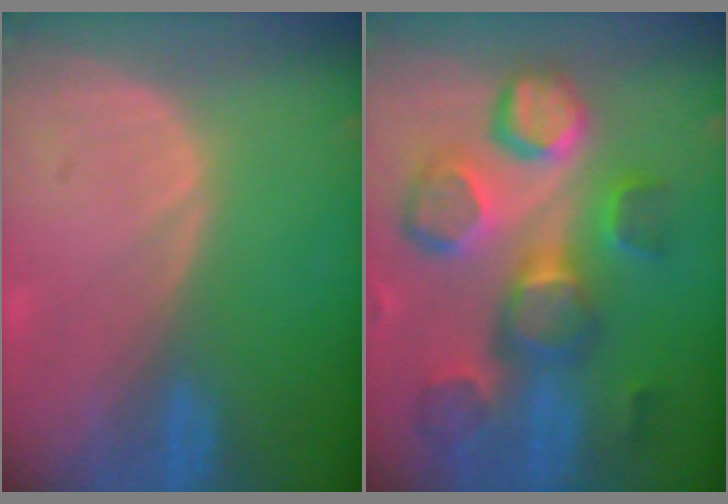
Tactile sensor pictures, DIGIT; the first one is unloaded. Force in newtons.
{"total": 11.9, "press": 10.9, "slide": 4.8}